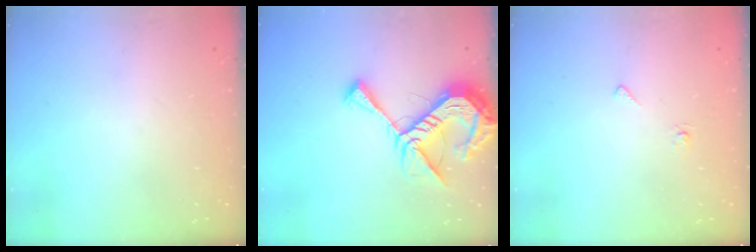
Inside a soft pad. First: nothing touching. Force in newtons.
{"total": 14.7, "press": 14.6, "slide": 1.4}
{"total": 4.5, "press": 4.5, "slide": 0.5}